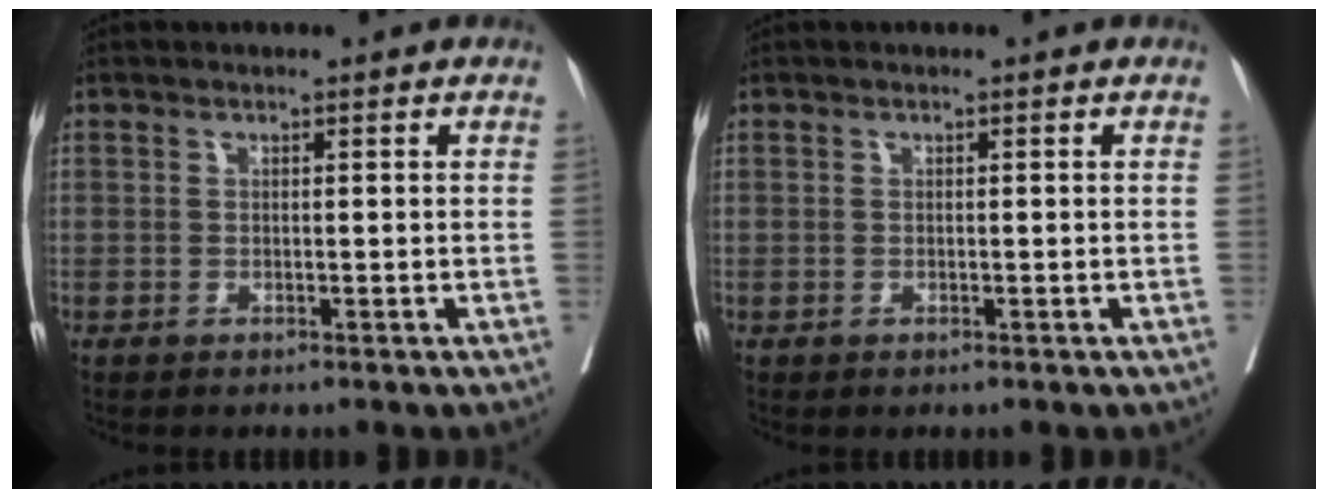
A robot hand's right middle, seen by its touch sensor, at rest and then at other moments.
{"total": 0.0}